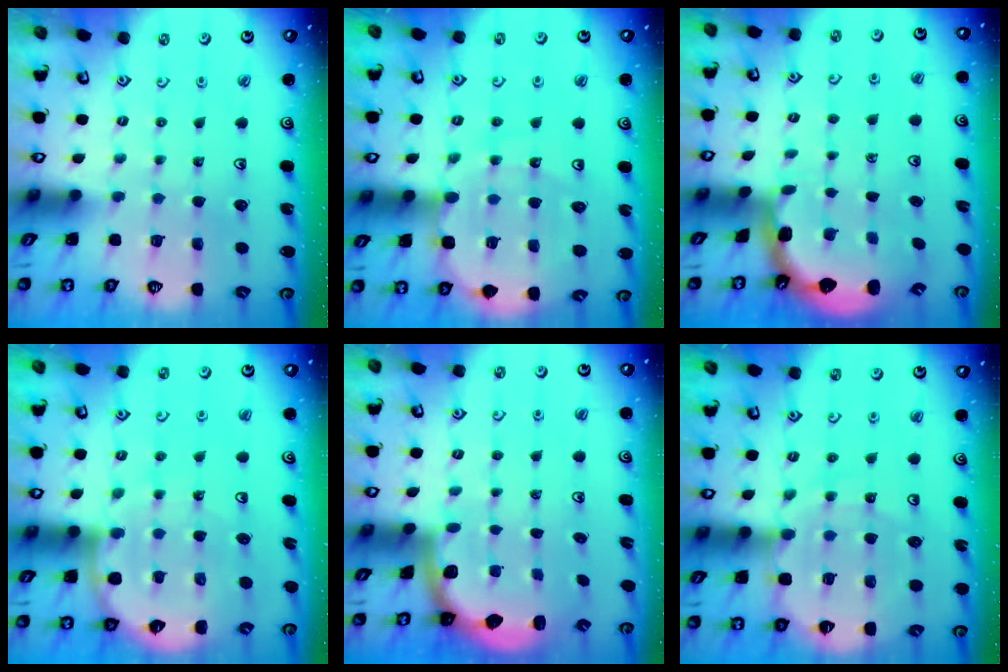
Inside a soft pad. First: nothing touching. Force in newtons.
{"total": 11.3, "press": 11.1, "slide": 2.1}
{"total": 2.5, "press": 1.6, "slide": 1.9}
{"total": 8.8, "press": 8.5, "slide": 2.2}
{"total": 2.2, "press": 2.0, "slide": 1.1}
{"total": 10.9, "press": 10.4, "slide": 3.1}